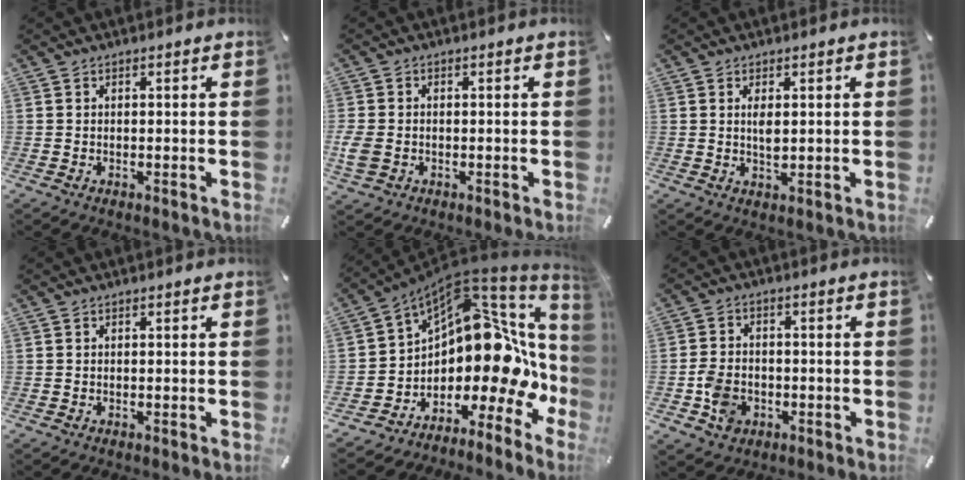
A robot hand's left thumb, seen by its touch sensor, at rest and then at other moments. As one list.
[{"total": 3.9, "force": [-0.8, 3.0, 2.4], "torque": [-0.062, -0.001, -0.016]}, {"total": 2.6, "force": [0.5, 1.2, 2.3], "torque": [-0.049, -0.003, 0.003]}, {"total": 0.0}, {"total": 17.6, "force": [4.9, 9.1, 14.2], "torque": [-0.228, -0.094, 0.085]}, {"total": 6.5, "force": [-2.2, 5.2, 3.1], "torque": [-0.068, 0.011, -0.038]}]